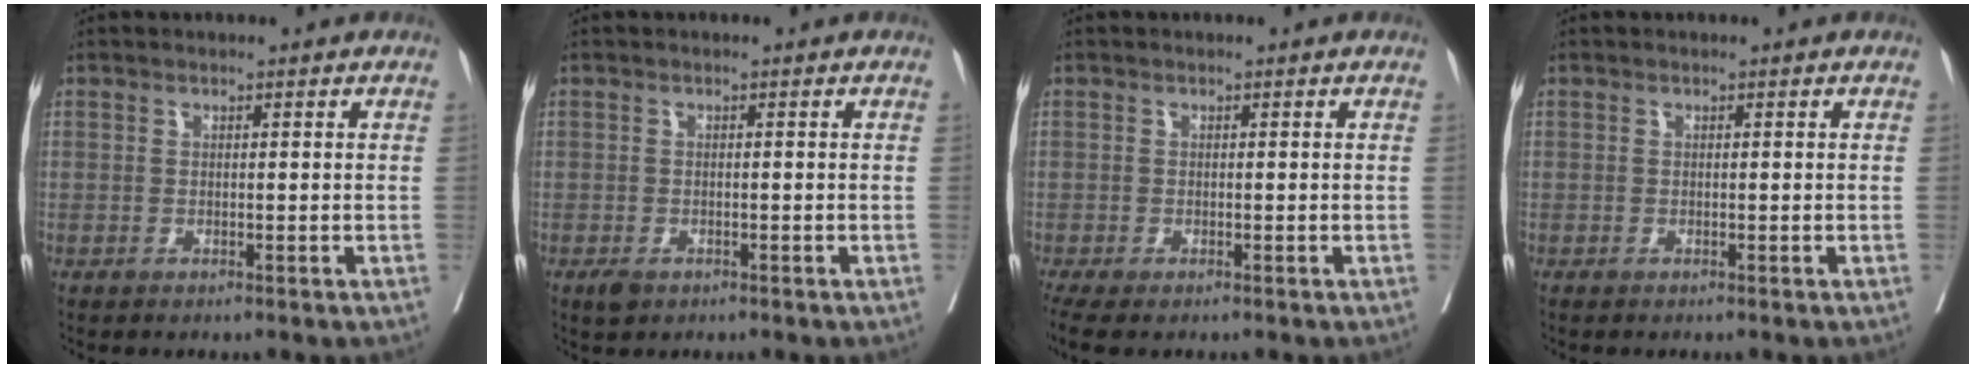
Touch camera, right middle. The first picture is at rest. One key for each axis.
{"total": 1.7, "fx": -1.0, "fy": 0.9, "fz": 1.0, "tx": -0.020, "ty": -0.001, "tz": -0.011}
{"total": 4.9, "fx": -3.6, "fy": 1.6, "fz": 3.0, "tx": -0.059, "ty": -0.014, "tz": -0.059}
{"total": 0.0}